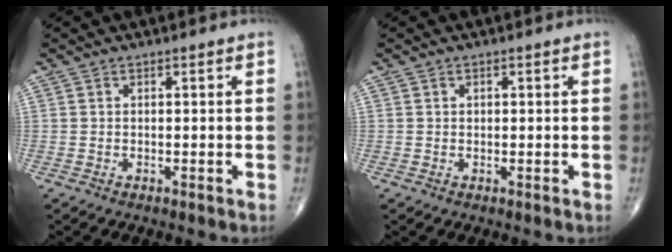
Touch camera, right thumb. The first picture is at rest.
{"total": 0.7, "force": [0.2, 0.5, 0.4], "torque": [-0.003, 0.000, 0.004]}